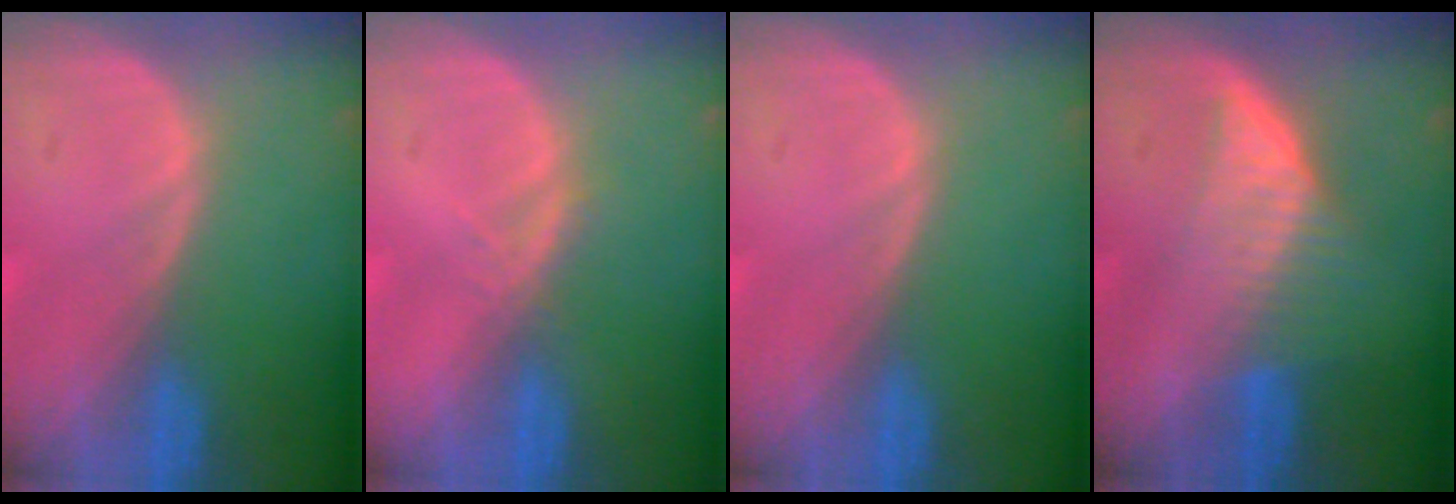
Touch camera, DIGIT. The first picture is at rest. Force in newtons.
{"total": 1.5, "press": 1.3, "slide": 0.8}
{"total": 0.0}
{"total": 6.5, "press": 5.8, "slide": 3.0}